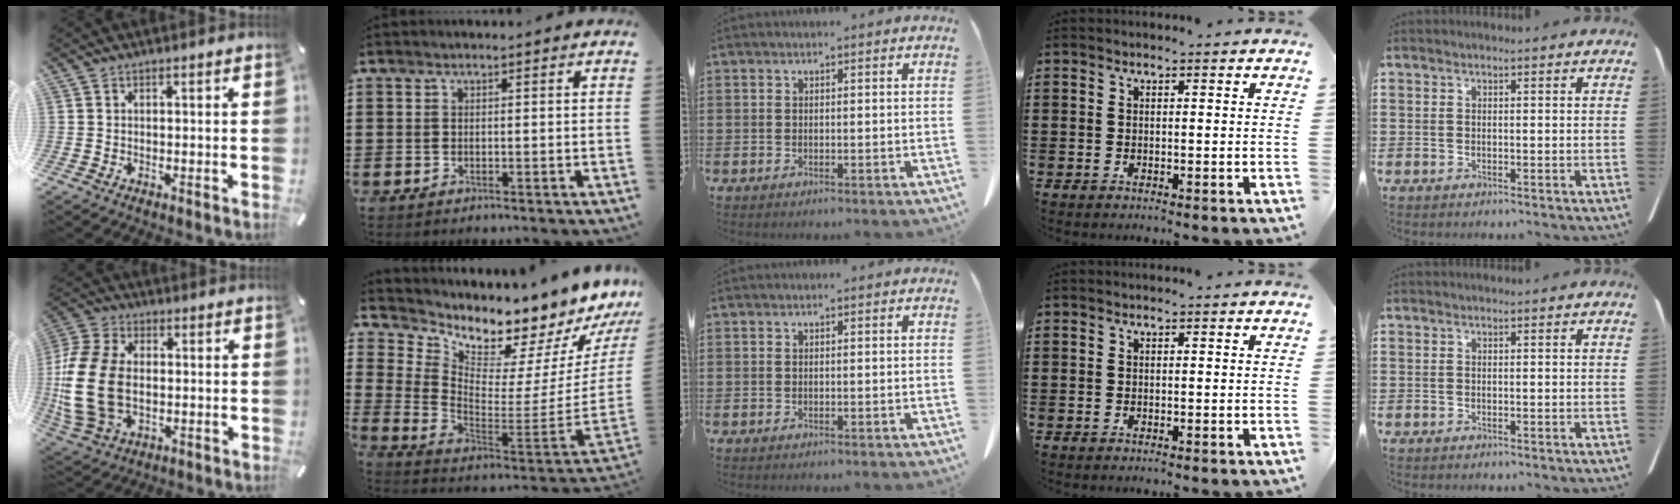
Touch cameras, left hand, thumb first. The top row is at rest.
{"thumb": {"total": 17.5, "force": [-1.4, 12.7, 11.8], "torque": [-0.268, 0.009, -0.029]}, "index": {"total": 5.6, "force": [5.1, 1.4, 1.8], "torque": [-0.061, -0.075, 0.078]}}